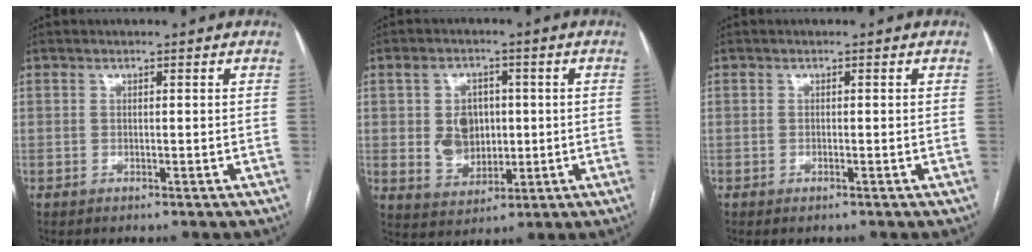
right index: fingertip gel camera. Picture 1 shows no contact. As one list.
[{"total": 7.3, "force": [0.5, 5.7, 4.5], "torque": [-0.081, 0.013, 0.022]}, {"total": 0.5, "force": [-0.4, 0.1, 0.4], "torque": [-0.008, -0.001, -0.005]}]